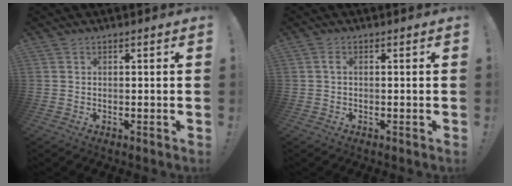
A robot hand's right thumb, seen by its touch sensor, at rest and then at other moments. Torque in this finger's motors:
{"motor_torque": [0.03, 0.06, 0.17, -0.26, 0.05]}